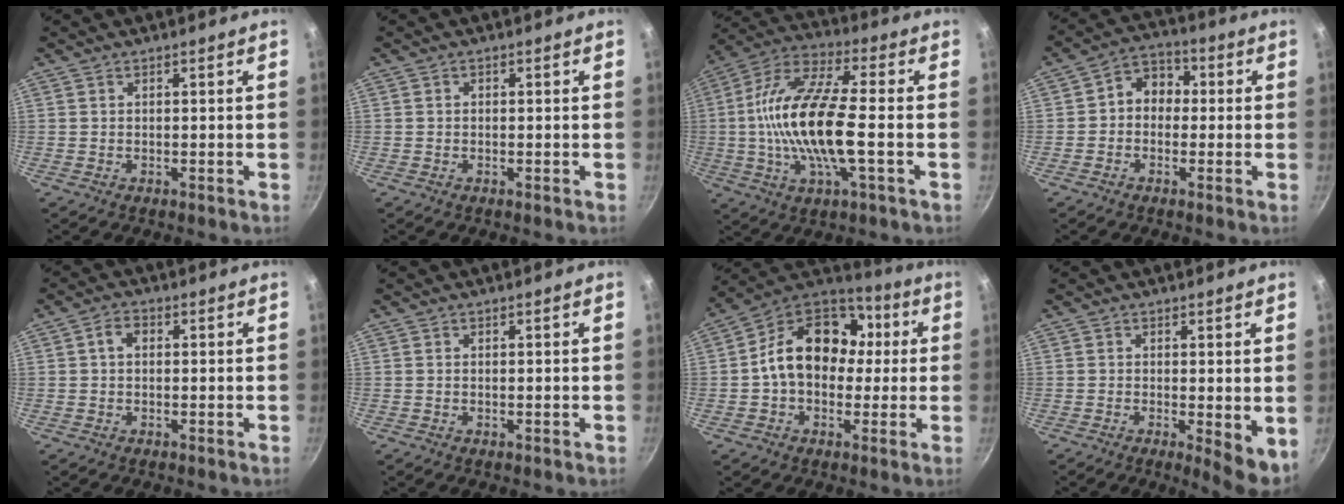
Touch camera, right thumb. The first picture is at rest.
{"total": 0.6, "force": [0.0, 0.5, 0.3], "torque": [-0.004, 0.005, 0.000]}
{"total": 18.3, "force": [-1.8, 5.7, 17.3], "torque": [-0.335, 0.028, -0.050]}
{"total": 7.0, "force": [0.0, 5.7, 4.0], "torque": [-0.024, 0.022, -0.021]}
{"total": 3.0, "force": [0.4, 2.2, 2.0], "torque": [-0.031, 0.007, 0.002]}
{"total": 0.0}
{"total": 18.0, "force": [1.1, 13.6, 11.7], "torque": [-0.152, 0.044, 0.002]}
{"total": 5.7, "force": [-0.4, 1.9, 5.3], "torque": [-0.067, -0.010, -0.003]}